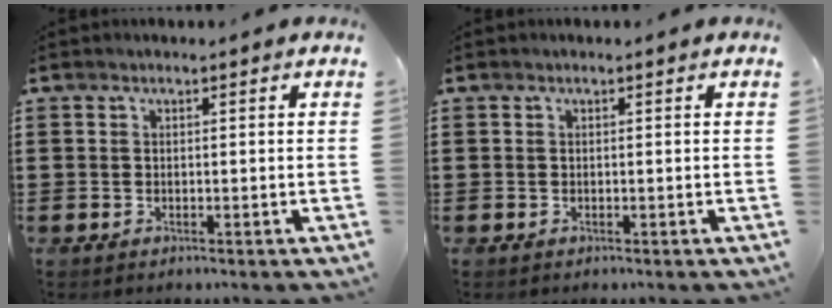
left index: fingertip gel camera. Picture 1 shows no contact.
{"total": 0.0}